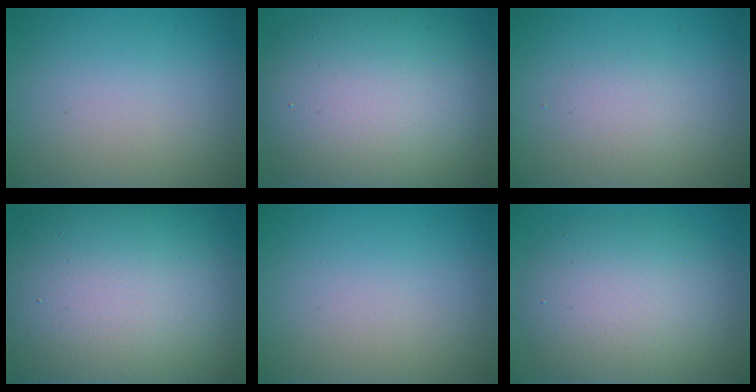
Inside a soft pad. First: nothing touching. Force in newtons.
{"total": 13.4, "press": 13.4, "slide": 1.0}
{"total": 1.3, "press": 1.3, "slide": 0.1}
{"total": 17.5, "press": 17.5, "slide": 1.4}
{"total": 0.0}
{"total": 7.3, "press": 7.3, "slide": 0.1}